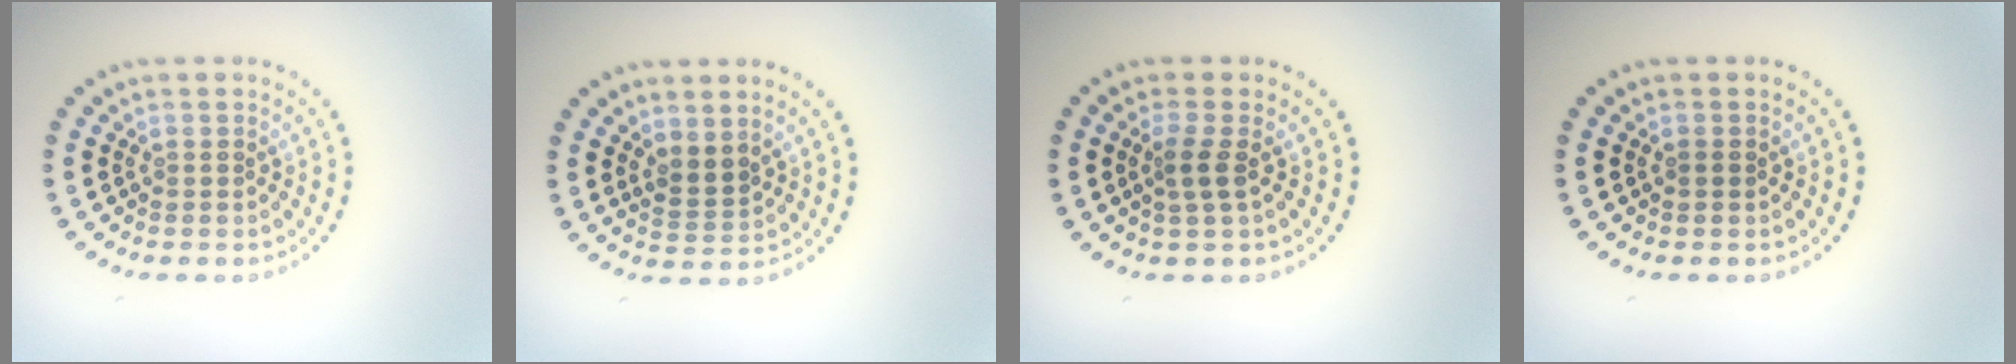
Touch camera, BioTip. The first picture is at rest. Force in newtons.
{"total": 2.0, "press": 1.6, "slide": 1.2}
{"total": 1.6, "press": 1.2, "slide": 1.0}
{"total": 0.6, "press": 0.6, "slide": 0.1}